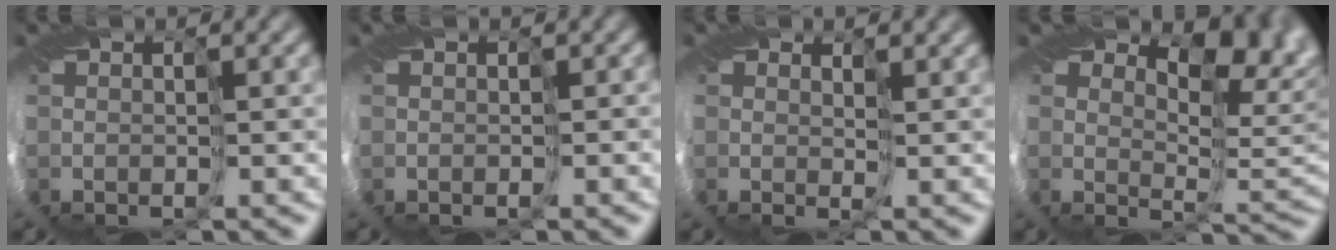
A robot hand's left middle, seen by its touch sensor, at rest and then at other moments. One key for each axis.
{"total": 1.3, "fx": -0.4, "fy": 1.2, "fz": 0.5, "tx": -0.001, "ty": -0.002, "tz": 0.004}
{"total": 1.2, "fx": 1.0, "fy": 0.3, "fz": 0.5, "tx": -0.009, "ty": 0.006, "tz": 0.015}
{"total": 7.6, "fx": 3.8, "fy": 4.0, "fz": 5.3, "tx": -0.071, "ty": -0.011, "tz": 0.078}